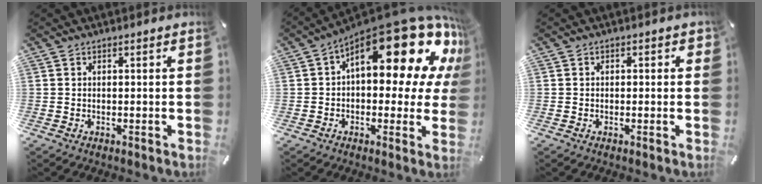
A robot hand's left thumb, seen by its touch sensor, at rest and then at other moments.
{"total": 23.5, "force": [10.7, 10.6, 18.1], "torque": [-0.240, -0.082, 0.183]}
{"total": 1.0, "force": [-0.3, 0.9, 0.4], "torque": [0.000, 0.001, -0.009]}